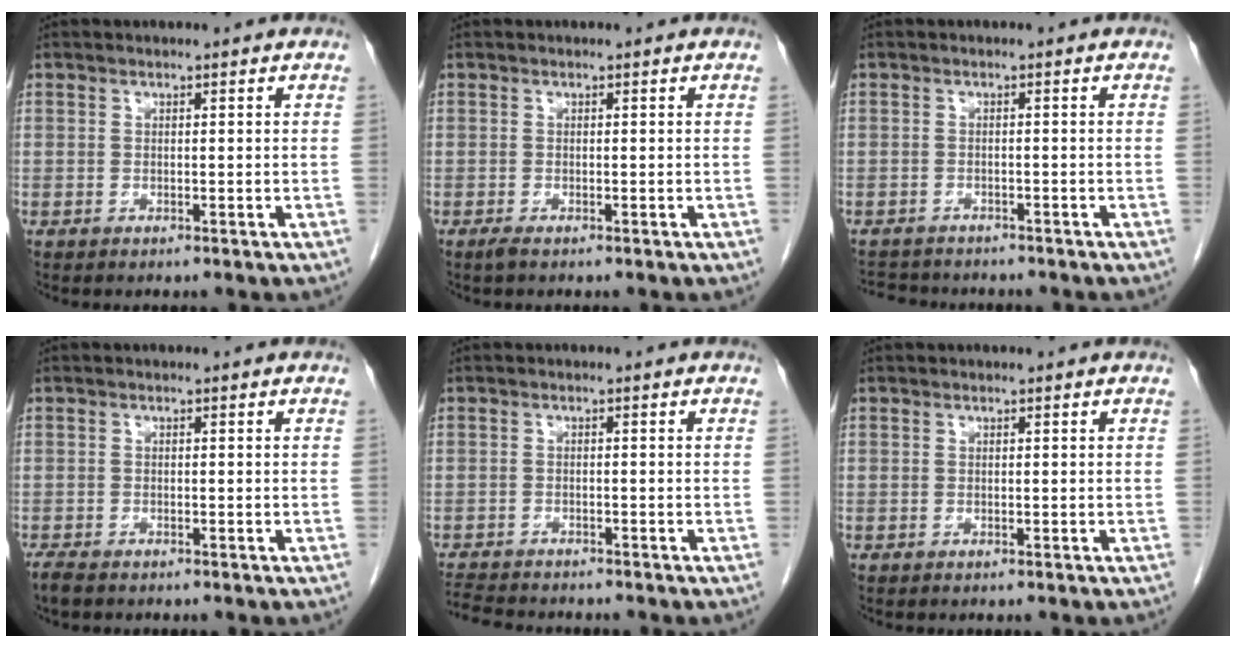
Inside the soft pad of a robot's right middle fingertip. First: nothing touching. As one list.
[{"total": 0.7, "force": [-0.5, 0.0, 0.5], "torque": [-0.014, -0.004, -0.010]}, {"total": 5.8, "force": [-5.4, 1.8, 1.4], "torque": [-0.023, -0.003, -0.078]}, {"total": 2.3, "force": [-1.9, 0.7, 1.1], "torque": [-0.027, -0.007, -0.031]}, {"total": 6.8, "force": [-6.3, 1.2, 2.1], "torque": [-0.038, -0.010, -0.103]}, {"total": 0.0}]